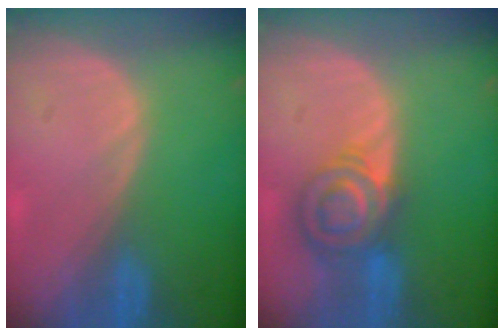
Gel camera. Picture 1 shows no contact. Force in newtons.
{"total": 7.0, "press": 6.4, "slide": 2.8}